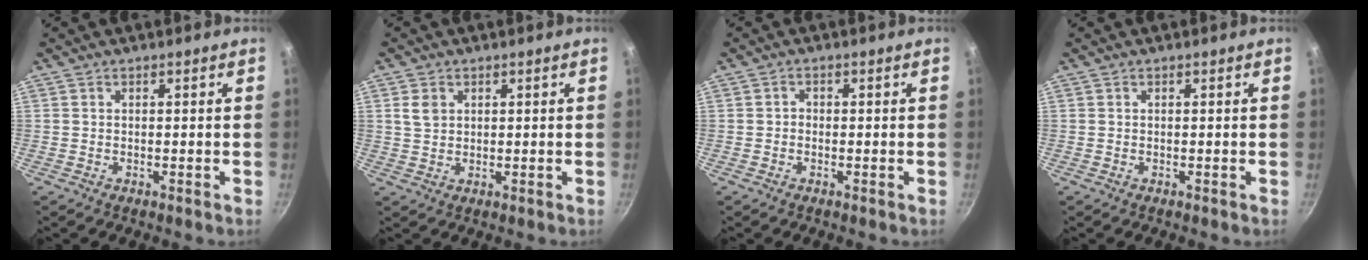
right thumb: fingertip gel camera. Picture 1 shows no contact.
{"total": 3.2, "force": [1.1, 2.5, 1.7], "torque": [-0.023, 0.001, 0.023]}
{"total": 0.9, "force": [-0.4, 0.7, 0.4], "torque": [-0.004, 0.003, -0.009]}
{"total": 0.0}